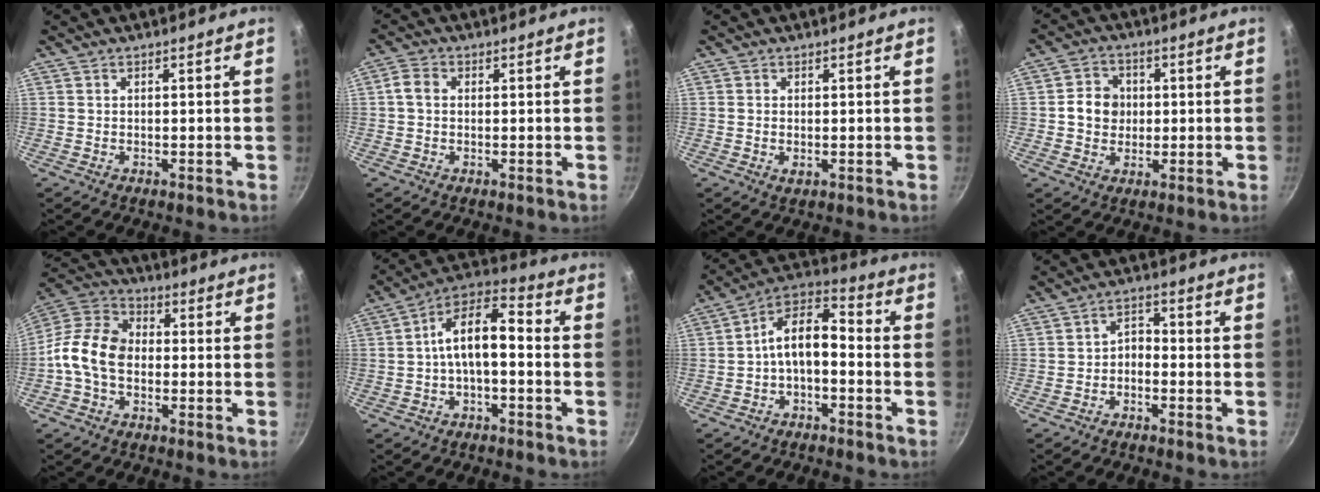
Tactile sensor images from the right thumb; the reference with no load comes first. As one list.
[{"total": 2.8, "force": [0.0, 2.2, 1.8], "torque": [-0.040, 0.010, -0.005]}, {"total": 1.5, "force": [-0.2, 0.9, 1.2], "torque": [-0.022, -0.003, -0.003]}, {"total": 6.3, "force": [0.4, 5.6, 2.9], "torque": [-0.020, 0.006, -0.003]}, {"total": 11.7, "force": [-1.9, 8.3, 8.0], "torque": [-0.130, 0.034, -0.062]}, {"total": 10.6, "force": [-1.3, 5.1, 9.2], "torque": [-0.150, 0.048, -0.034]}, {"total": 9.6, "force": [-2.5, 5.2, 7.7], "torque": [-0.126, 0.057, -0.053]}, {"total": 3.1, "force": [-1.7, 1.9, 1.8], "torque": [-0.021, 0.028, -0.032]}]